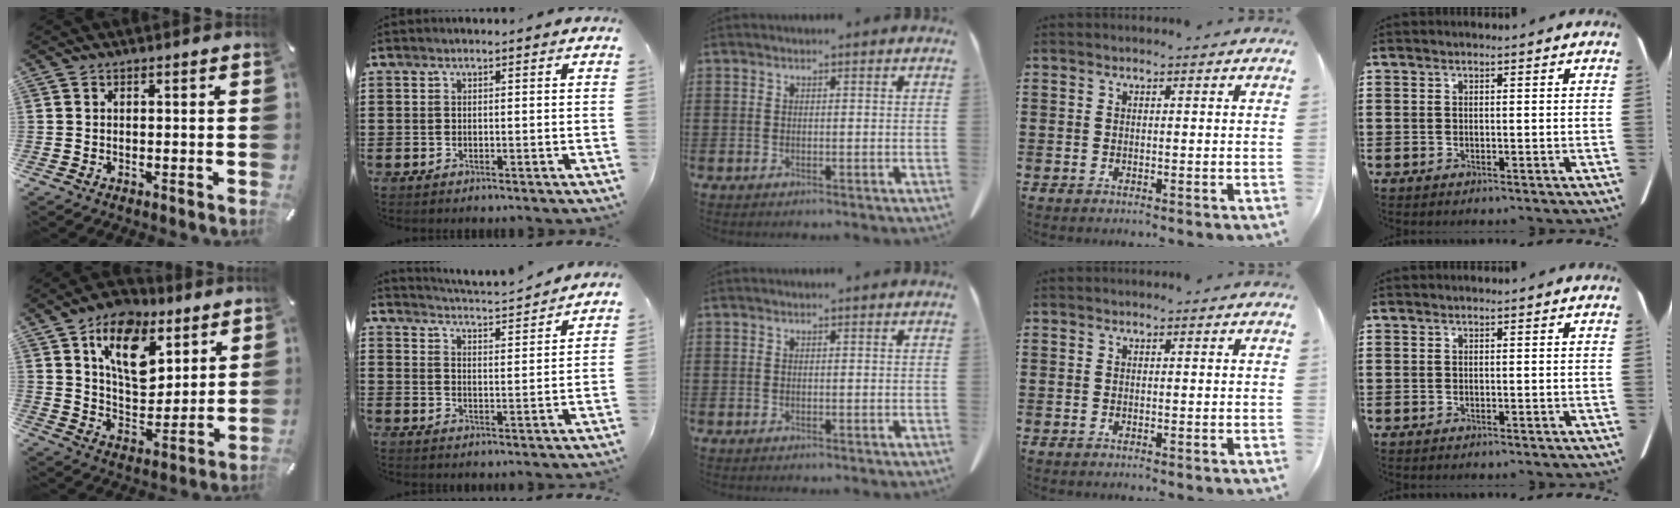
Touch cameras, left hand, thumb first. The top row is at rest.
{"thumb": {"total": 15.7, "force": [8.6, 9.7, 8.9], "torque": [-0.147, -0.037, 0.154]}, "index": {"total": 3.7, "force": [3.6, -0.9, 0.4], "torque": [-0.027, -0.031, 0.059]}}